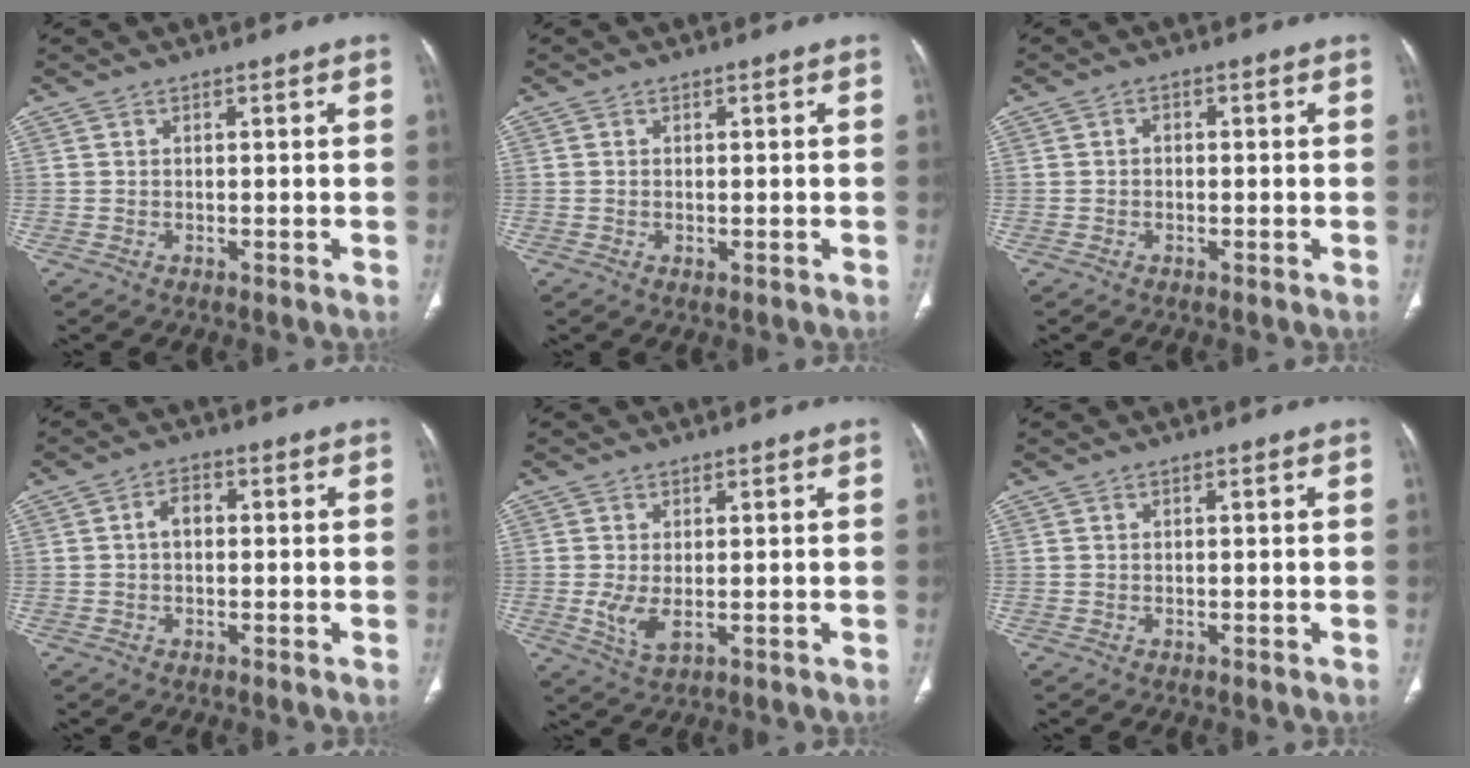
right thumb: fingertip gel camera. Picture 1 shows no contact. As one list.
[{"total": 0.6, "force": [-0.1, 0.3, 0.5], "torque": [-0.012, -0.003, -0.001]}, {"total": 1.3, "force": [-0.2, 1.0, 0.7], "torque": [-0.004, 0.005, -0.007]}, {"total": 3.2, "force": [0.0, 2.2, 2.3], "torque": [-0.033, 0.014, -0.005]}, {"total": 4.0, "force": [-0.2, 1.8, 3.6], "torque": [-0.077, -0.014, 0.003]}, {"total": 0.0}]